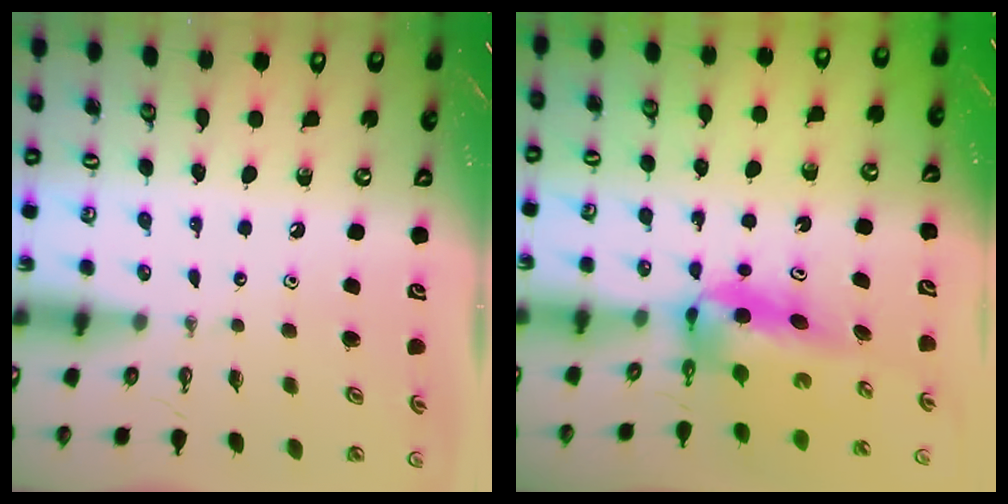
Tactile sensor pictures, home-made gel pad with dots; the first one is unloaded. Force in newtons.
{"total": 6.8, "press": 6.5, "slide": 2.3}